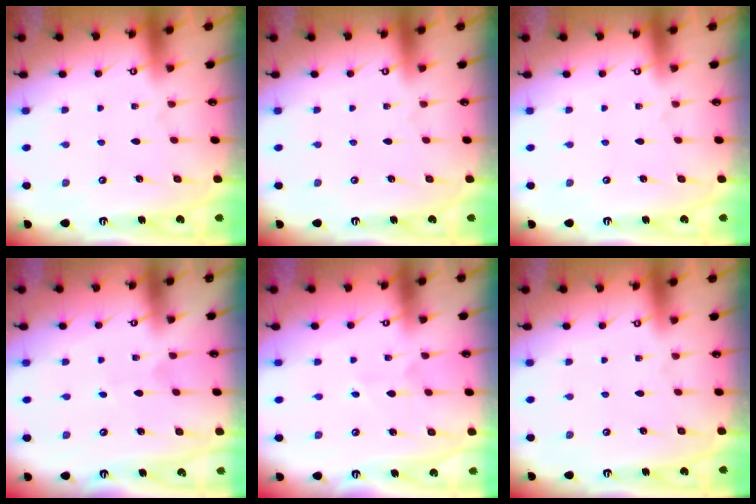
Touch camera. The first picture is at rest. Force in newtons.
{"total": 0.0}
{"total": 0.0}
{"total": 2.2, "press": 2.2, "slide": 0.2}
{"total": 2.6, "press": 2.6, "slide": 0.3}
{"total": 0.0}